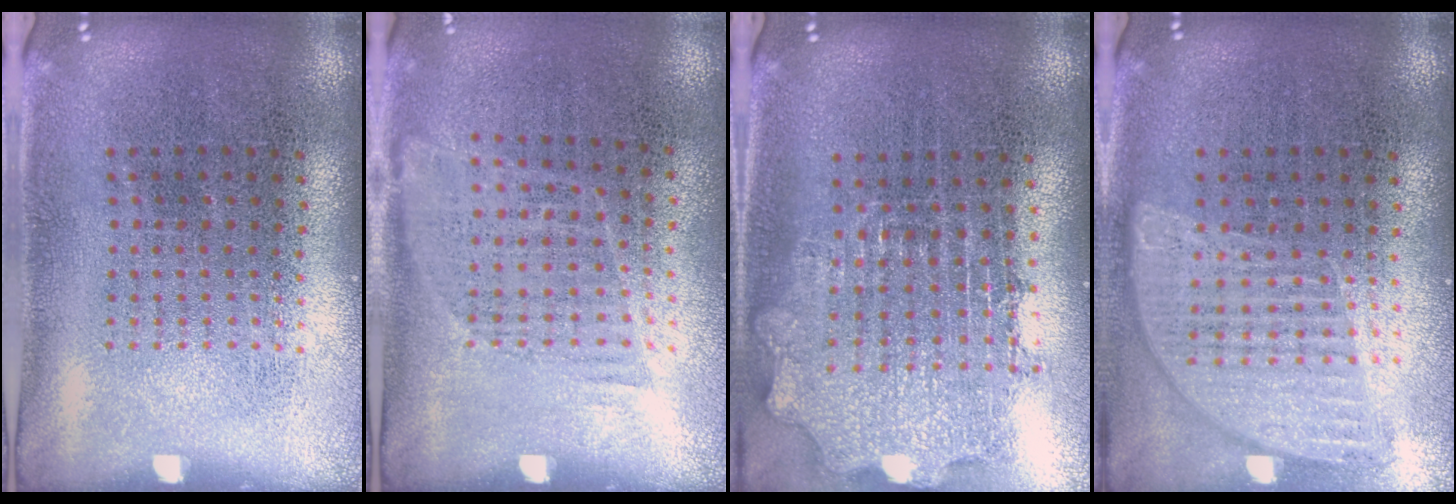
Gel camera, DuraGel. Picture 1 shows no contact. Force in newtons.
{"total": 1.1, "press": 0.8, "slide": 0.6}
{"total": 2.0, "press": 1.6, "slide": 1.2}
{"total": 1.0, "press": 1.0, "slide": 0.1}